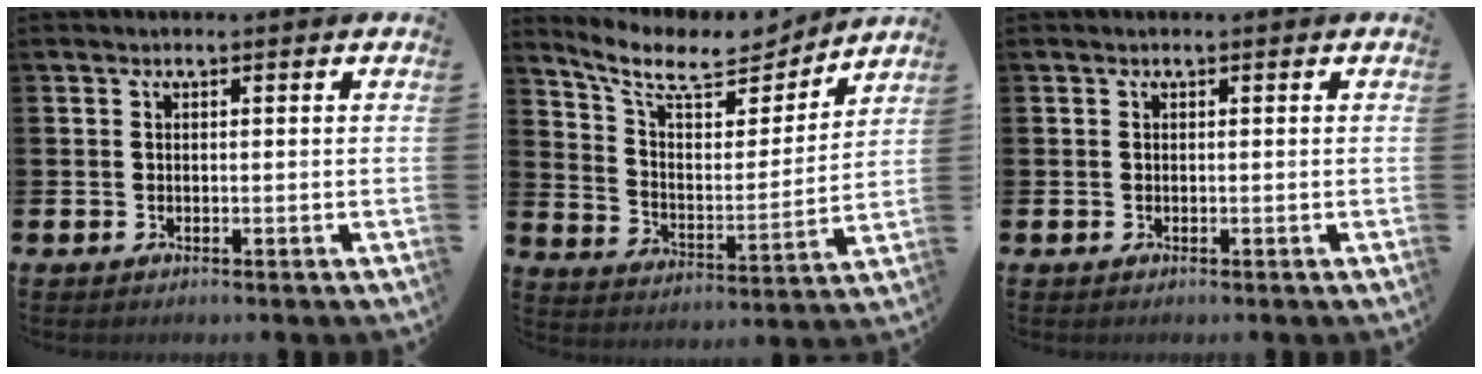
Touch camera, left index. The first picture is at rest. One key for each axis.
{"total": 10.1, "fx": 9.0, "fy": 3.1, "fz": 3.4, "tx": -0.104, "ty": -0.063, "tz": 0.155}
{"total": 0.0}